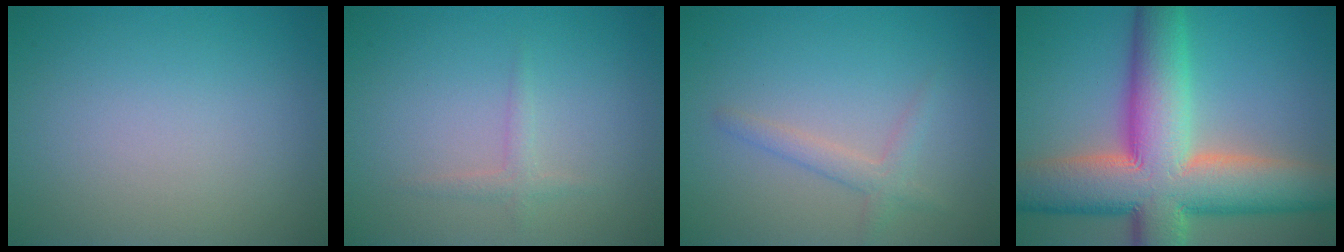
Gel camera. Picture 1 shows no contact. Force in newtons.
{"total": 1.1, "press": 1.1, "slide": 0.0}
{"total": 1.9, "press": 1.9, "slide": 0.1}
{"total": 14.4, "press": 14.4, "slide": 0.8}